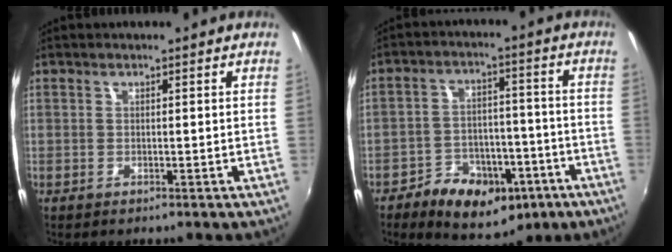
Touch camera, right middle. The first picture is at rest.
{"total": 14.7, "force": [-8.3, 9.1, 8.1], "torque": [-0.154, 0.012, -0.110]}